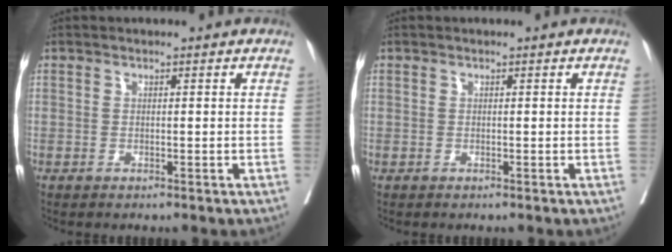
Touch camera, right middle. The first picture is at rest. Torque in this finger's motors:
{"motor_torque": [-0.28, -0.44, -0.01, 0.00]}